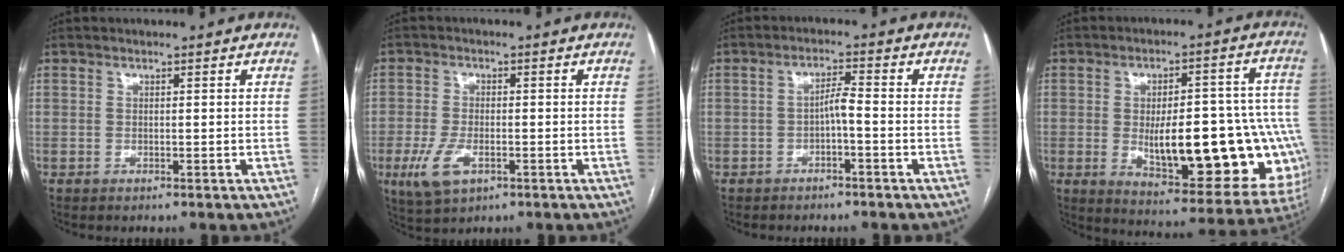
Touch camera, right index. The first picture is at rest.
{"total": 6.2, "force": [-2.4, 3.2, 4.7], "torque": [-0.105, -0.007, -0.038]}
{"total": 2.8, "force": [-1.1, 0.3, 2.6], "torque": [-0.044, 0.010, -0.018]}
{"total": 25.5, "force": [-3.9, 8.5, 23.7], "torque": [-0.234, 0.022, -0.024]}